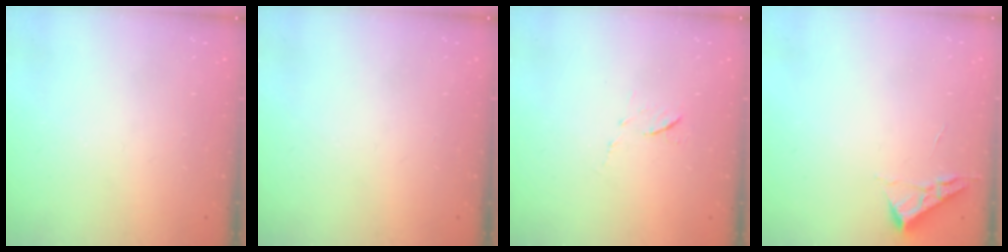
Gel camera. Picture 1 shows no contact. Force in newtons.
{"total": 0.0}
{"total": 5.6, "press": 5.6, "slide": 0.6}
{"total": 3.5, "press": 3.4, "slide": 0.5}